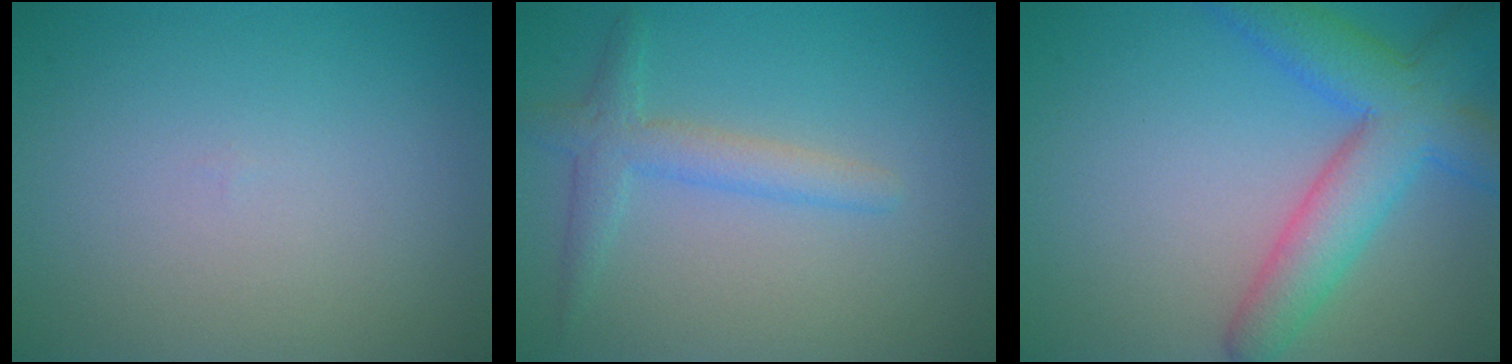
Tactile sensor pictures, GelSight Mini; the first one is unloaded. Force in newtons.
{"total": 2.8, "press": 2.7, "slide": 0.2}
{"total": 6.8, "press": 6.8, "slide": 0.3}